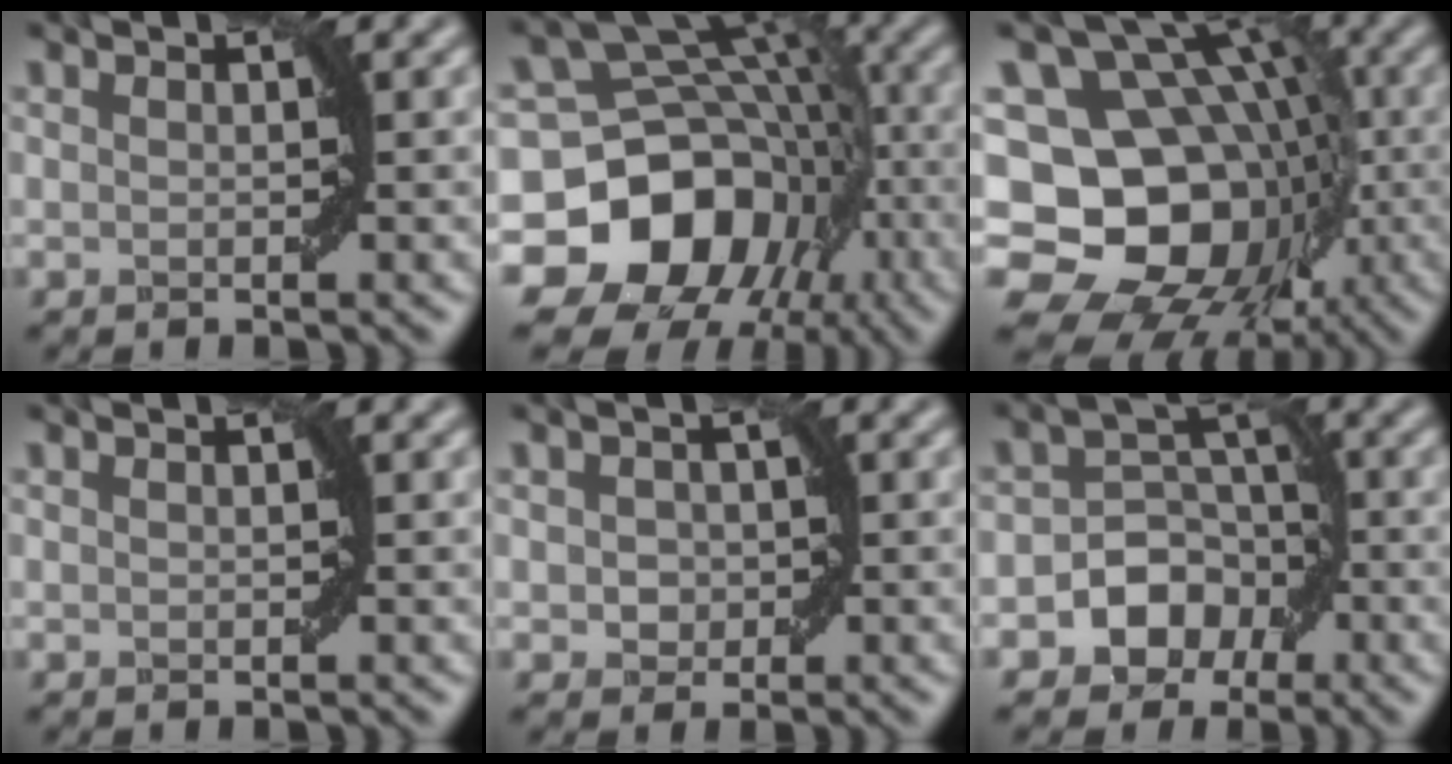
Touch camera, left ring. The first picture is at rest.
{"total": 16.5, "force": [-6.3, 13.5, 7.3], "torque": [-0.119, -0.005, -0.129]}
{"total": 18.0, "force": [-3.5, 15.1, 9.1], "torque": [-0.127, 0.023, -0.091]}
{"total": 0.0}
{"total": 1.6, "force": [-0.1, 1.4, 0.7], "torque": [-0.008, -0.001, -0.004]}
{"total": 5.5, "force": [-2.4, 4.4, 2.1], "torque": [0.003, 0.017, -0.066]}